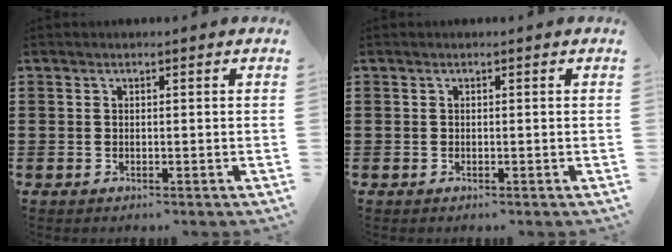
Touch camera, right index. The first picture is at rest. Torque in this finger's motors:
{"motor_torque": [-0.09, 0.07, 0.01, -0.01]}